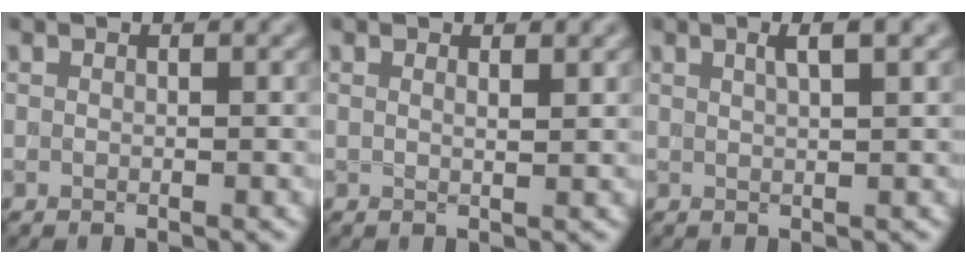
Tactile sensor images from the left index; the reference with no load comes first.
{"total": 0.8, "force": [0.6, 0.1, 0.4], "torque": [-0.004, 0.000, 0.009]}
{"total": 2.2, "force": [1.1, 0.4, 1.9], "torque": [-0.021, 0.006, 0.014]}